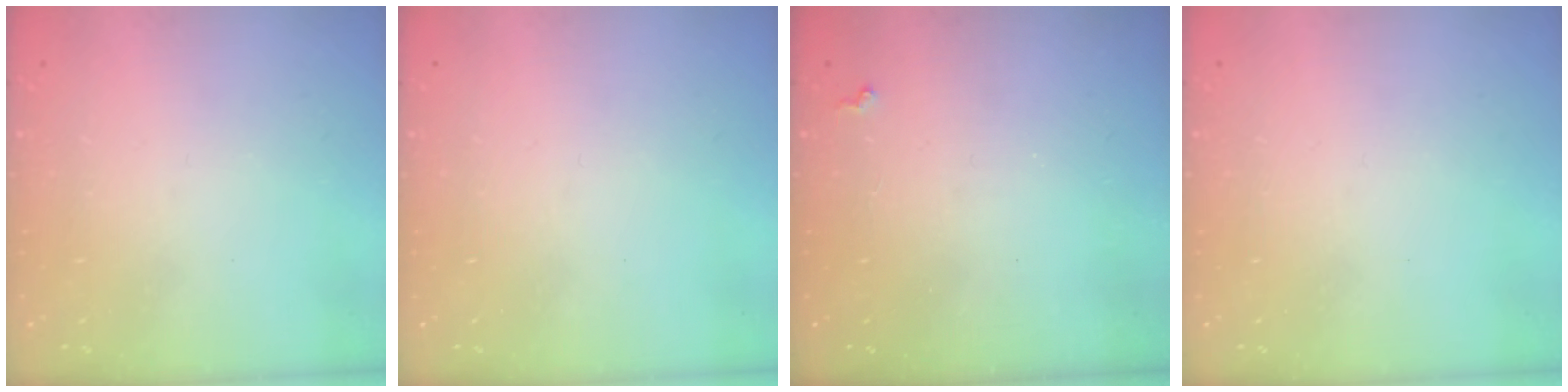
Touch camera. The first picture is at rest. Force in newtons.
{"total": 0.0}
{"total": 0.8, "press": 0.8, "slide": 0.3}
{"total": 0.0}